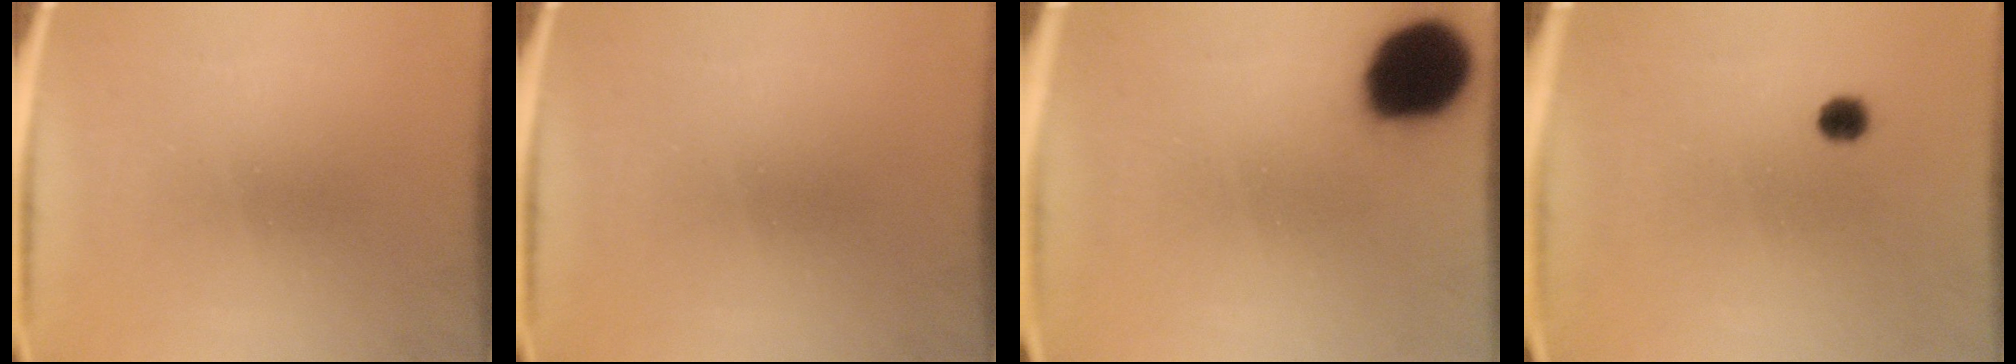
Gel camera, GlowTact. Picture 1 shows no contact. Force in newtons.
{"total": 0.0}
{"total": 18.0}
{"total": 1.9}